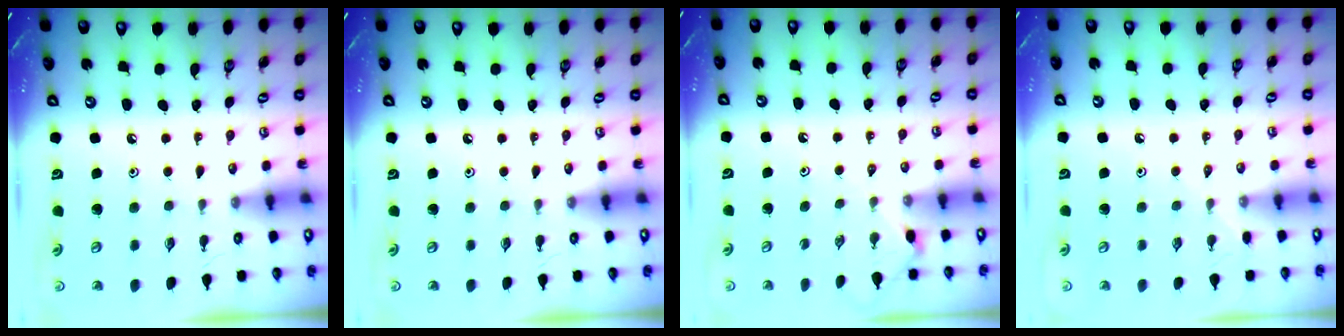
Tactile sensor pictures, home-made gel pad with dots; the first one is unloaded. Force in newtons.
{"total": 0.0}
{"total": 3.2, "press": 3.1, "slide": 0.6}
{"total": 2.9, "press": 2.9, "slide": 0.6}